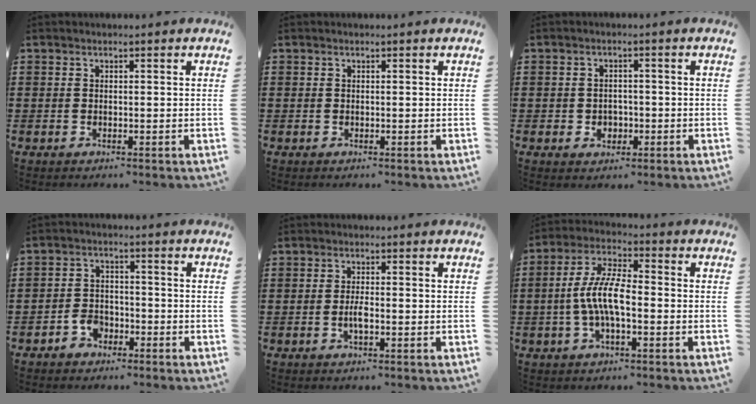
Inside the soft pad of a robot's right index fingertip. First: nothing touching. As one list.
[{"total": 0.0}, {"total": 2.1, "force": [-0.6, 1.9, 0.7], "torque": [-0.021, 0.004, -0.016]}, {"total": 3.8, "force": [-2.4, 2.3, 1.8], "torque": [-0.049, 0.000, -0.050]}, {"total": 2.4, "force": [-0.7, 0.4, 2.3], "torque": [-0.051, -0.003, -0.014]}, {"total": 8.1, "force": [-1.6, 2.6, 7.5], "torque": [-0.170, -0.010, -0.037]}]